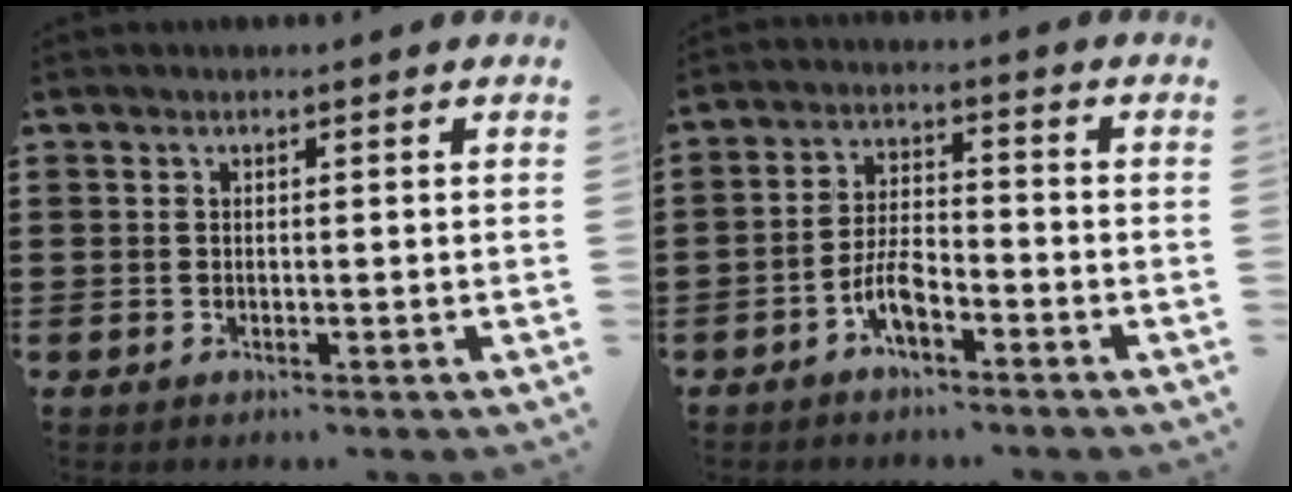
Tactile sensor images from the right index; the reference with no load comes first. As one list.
[{"total": 5.3, "force": [-3.1, 1.9, 3.8], "torque": [-0.091, 0.003, -0.065]}]